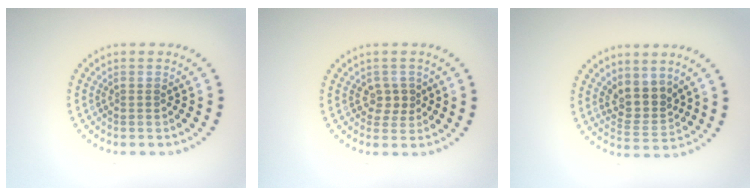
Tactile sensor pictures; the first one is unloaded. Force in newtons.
{"total": 1.7, "press": 1.6, "slide": 0.6}
{"total": 2.9, "press": 2.4, "slide": 1.7}